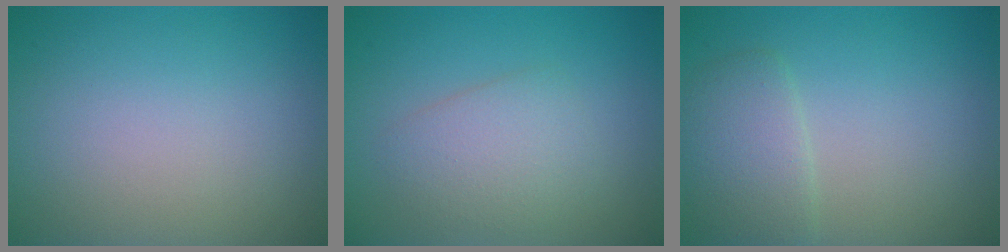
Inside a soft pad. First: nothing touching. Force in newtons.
{"total": 3.0, "press": 3.0, "slide": 0.1}
{"total": 2.9, "press": 2.9, "slide": 0.1}